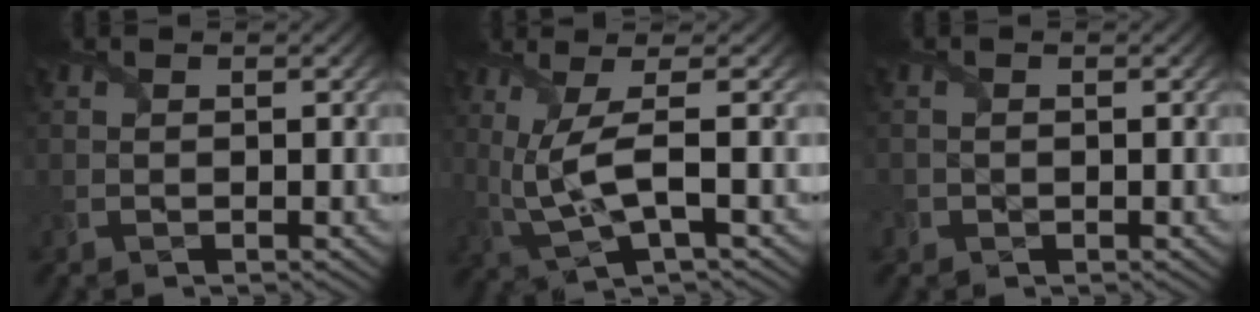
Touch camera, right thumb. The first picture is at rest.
{"total": 6.6, "force": [0.7, 1.3, 6.5], "torque": [-0.146, 0.003, 0.018]}
{"total": 1.0, "force": [-0.5, 0.9, 0.2], "torque": [-0.004, -0.006, -0.010]}